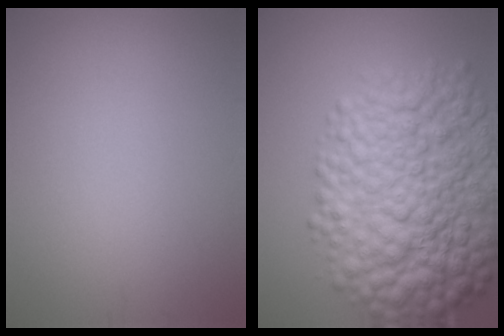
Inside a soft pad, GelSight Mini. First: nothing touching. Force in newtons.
{"total": 11.1, "press": 11.1, "slide": 0.3}